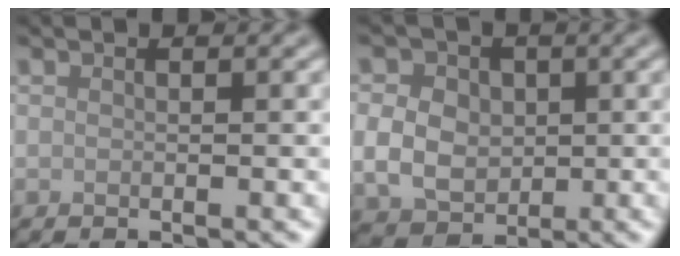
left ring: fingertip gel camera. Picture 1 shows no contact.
{"total": 5.2, "force": [0.1, 4.3, 2.9], "torque": [-0.055, -0.002, -0.006]}